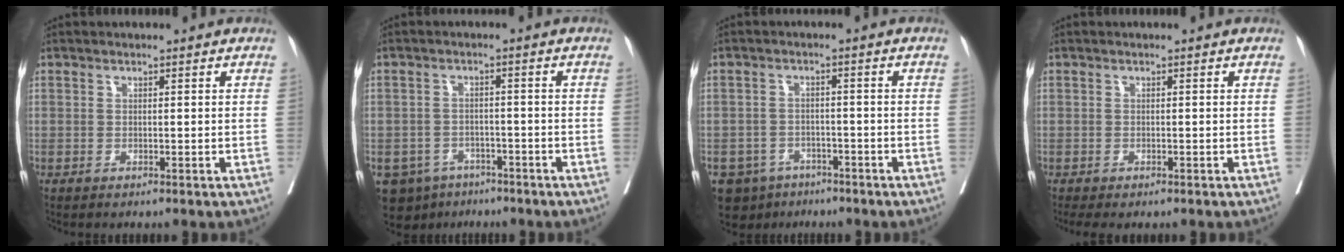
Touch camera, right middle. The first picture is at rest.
{"total": 7.5, "force": [-4.9, 5.3, 1.8], "torque": [-0.034, 0.003, -0.070]}
{"total": 6.8, "force": [-4.6, 4.9, 1.2], "torque": [-0.022, 0.005, -0.068]}
{"total": 2.1, "force": [-1.6, 0.8, 1.0], "torque": [-0.014, -0.006, -0.023]}